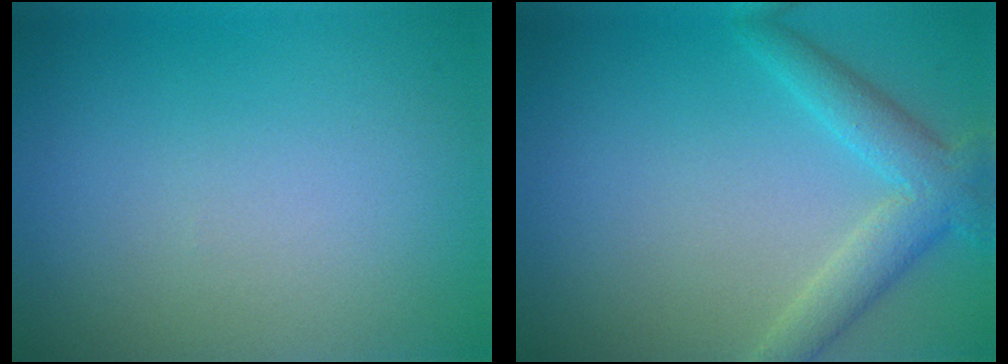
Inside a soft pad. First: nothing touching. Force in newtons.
{"total": 3.8, "press": 3.8, "slide": 0.2}